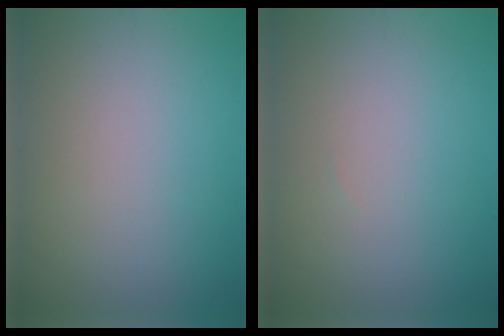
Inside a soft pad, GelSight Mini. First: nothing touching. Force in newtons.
{"total": 0.0}